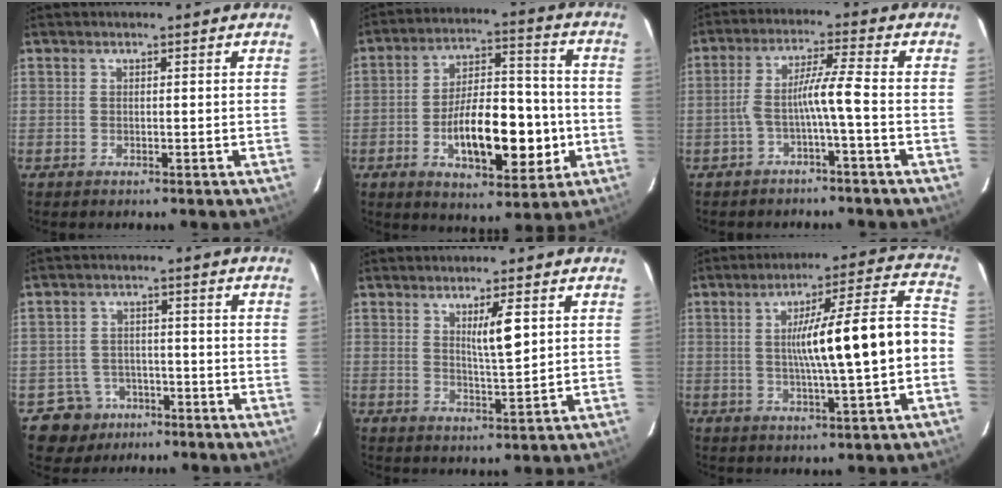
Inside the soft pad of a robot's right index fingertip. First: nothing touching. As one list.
[{"total": 15.6, "force": [-3.8, 6.0, 13.9], "torque": [-0.229, 0.015, -0.055]}, {"total": 5.6, "force": [-1.8, -0.8, 5.2], "torque": [-0.101, 0.022, -0.031]}, {"total": 5.8, "force": [-3.3, 4.8, -0.3], "torque": [0.005, 0.011, -0.047]}, {"total": 4.7, "force": [1.7, 0.3, 4.4], "torque": [-0.073, -0.007, 0.031]}, {"total": 15.4, "force": [-1.2, 0.2, 15.4], "torque": [-0.226, 0.025, -0.019]}]